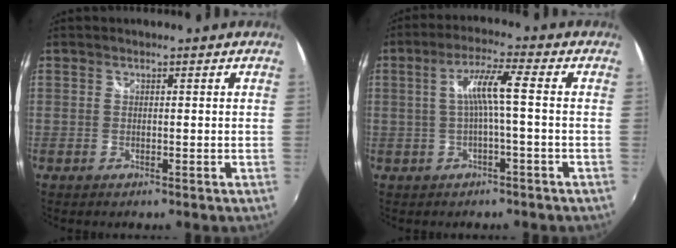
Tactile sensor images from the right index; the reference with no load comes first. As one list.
[{"total": 5.6, "force": [-0.5, -0.3, 5.6], "torque": [-0.112, 0.007, -0.003]}]